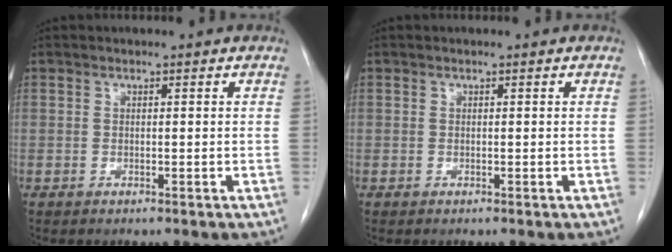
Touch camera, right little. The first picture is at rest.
{"total": 0.0}